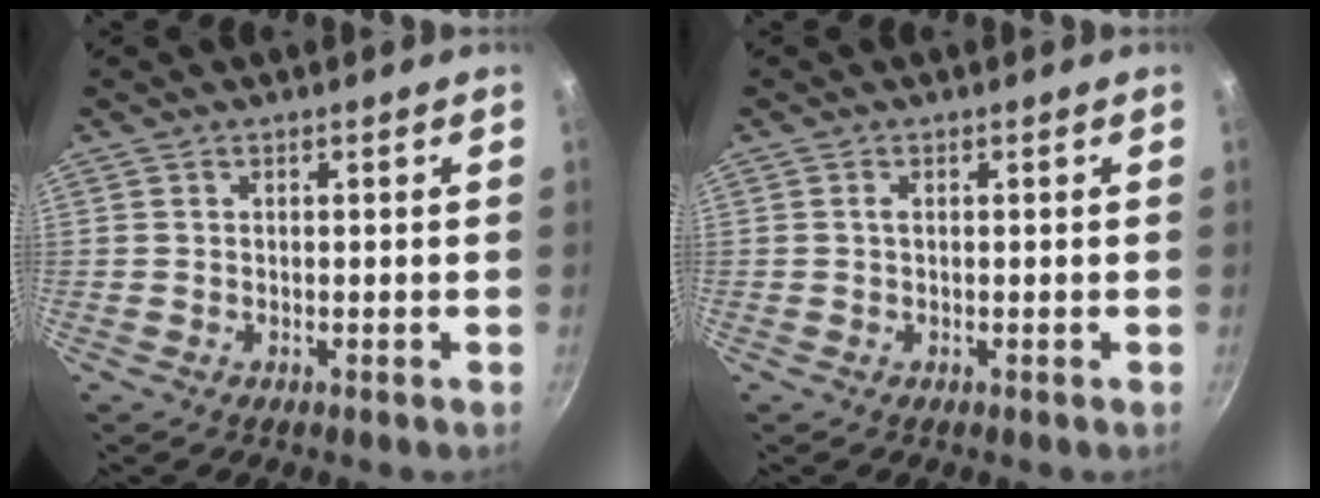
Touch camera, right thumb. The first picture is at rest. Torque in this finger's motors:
{"motor_torque": [0.13, 0.19, 0.75, 0.07, -0.01]}